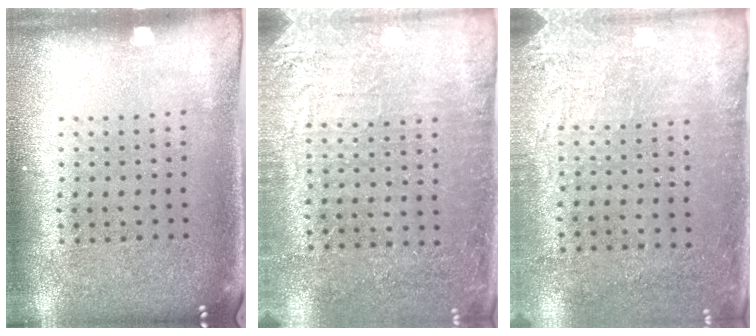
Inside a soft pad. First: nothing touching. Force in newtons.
{"total": 2.8, "press": 2.7, "slide": 0.6}
{"total": 2.8, "press": 2.3, "slide": 1.6}